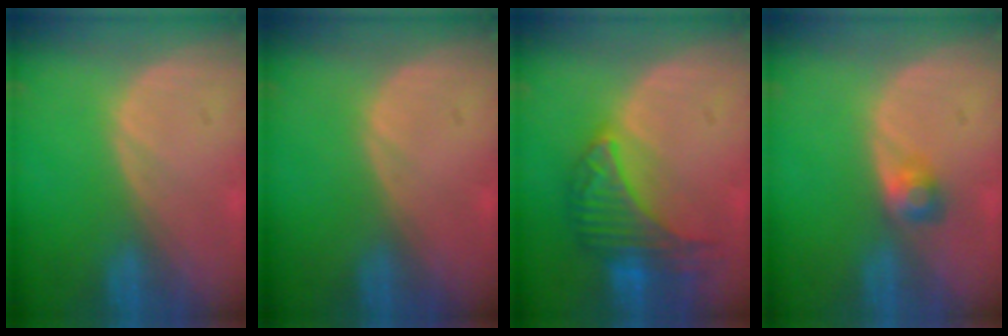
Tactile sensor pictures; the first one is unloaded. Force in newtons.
{"total": 0.0}
{"total": 7.7, "press": 7.7, "slide": 0.3}
{"total": 2.4, "press": 2.3, "slide": 0.9}